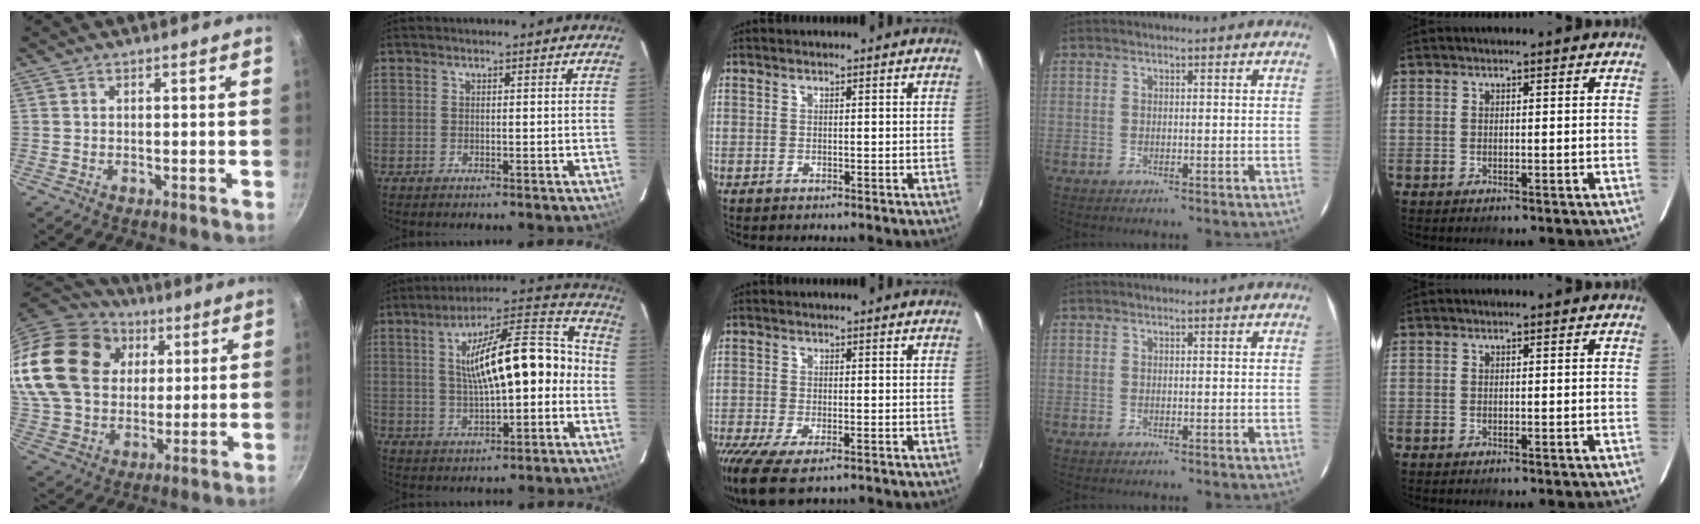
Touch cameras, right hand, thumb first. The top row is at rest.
{"thumb": {"total": 29.4, "force": [9.5, 22.0, 17.0], "torque": [-0.334, 0.011, 0.182]}, "index": {"total": 17.2, "force": [-0.1, 5.7, 16.2], "torque": [-0.258, 0.037, 0.005]}, "middle": {"total": 9.2, "force": [-5.8, 3.1, 6.5], "torque": [-0.146, -0.040, -0.098]}}